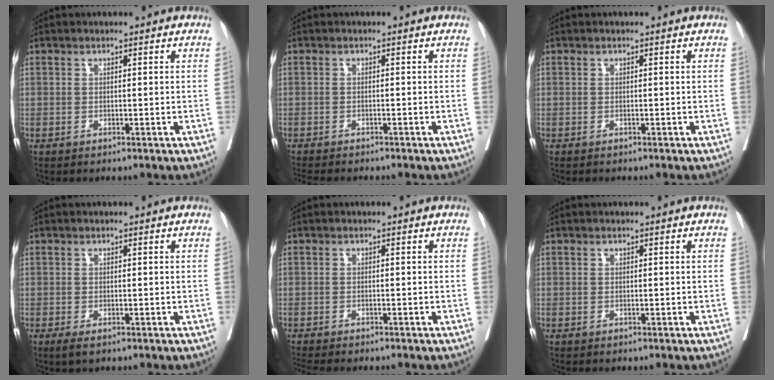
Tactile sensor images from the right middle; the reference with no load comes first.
{"total": 8.9, "force": [-7.8, 1.4, 3.9], "torque": [-0.049, -0.010, -0.105]}
{"total": 1.6, "force": [-1.4, 0.0, 0.7], "torque": [-0.009, 0.002, -0.017]}
{"total": 2.0, "force": [-1.2, 0.6, 1.5], "torque": [-0.023, -0.005, -0.018]}
{"total": 6.9, "force": [-6.1, 0.6, 3.2], "torque": [-0.033, -0.007, -0.091]}
{"total": 0.0}